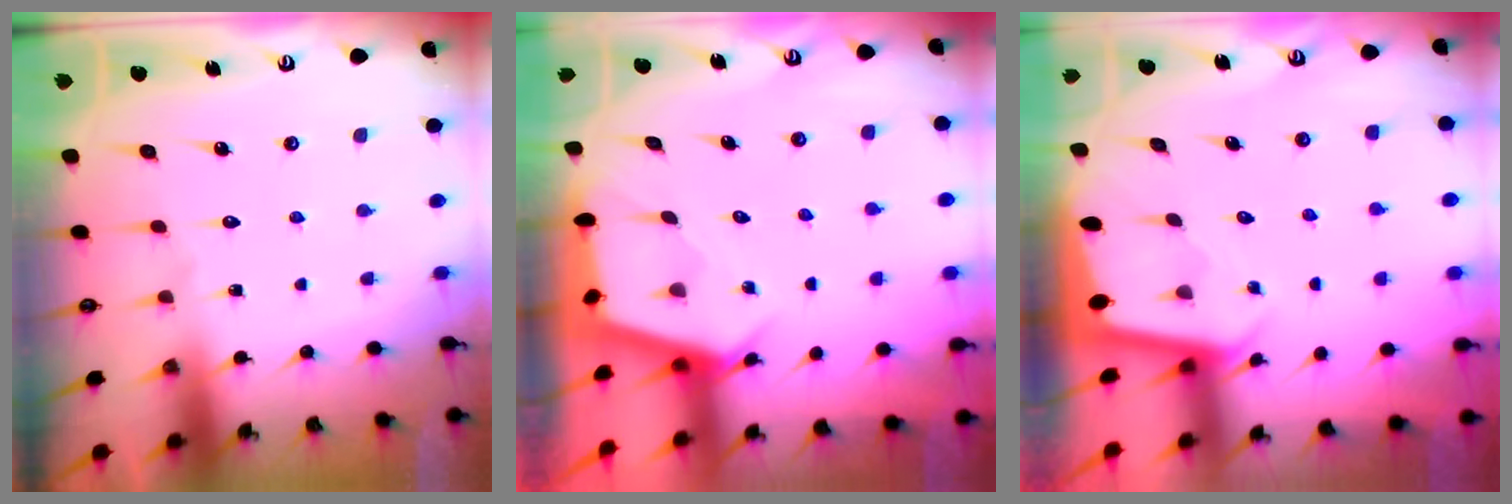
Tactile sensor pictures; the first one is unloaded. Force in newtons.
{"total": 2.9, "press": 2.9, "slide": 0.3}
{"total": 2.0, "press": 2.0, "slide": 0.1}